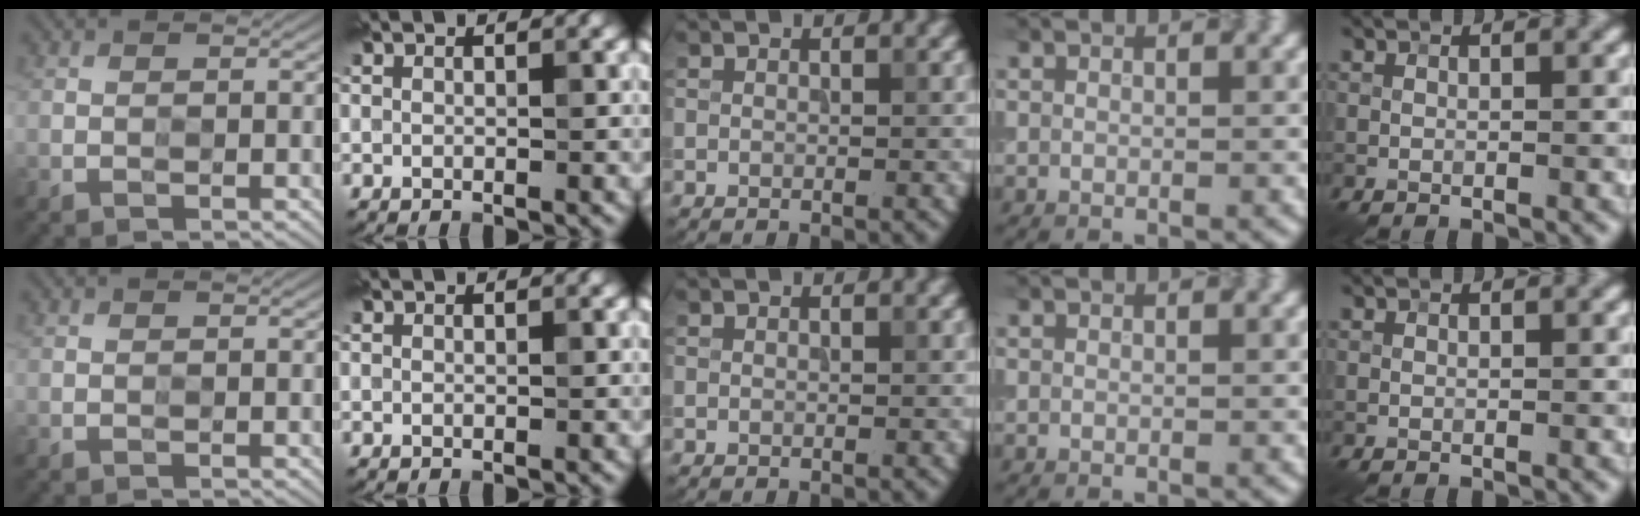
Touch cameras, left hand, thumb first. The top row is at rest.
{}